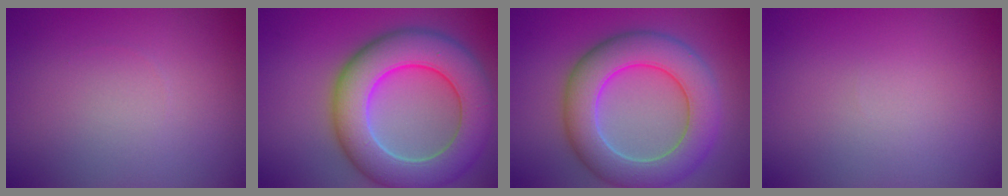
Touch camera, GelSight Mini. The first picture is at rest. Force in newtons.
{"total": 10.4, "press": 10.4, "slide": 0.6}
{"total": 8.4, "press": 8.4, "slide": 0.3}
{"total": 0.0}